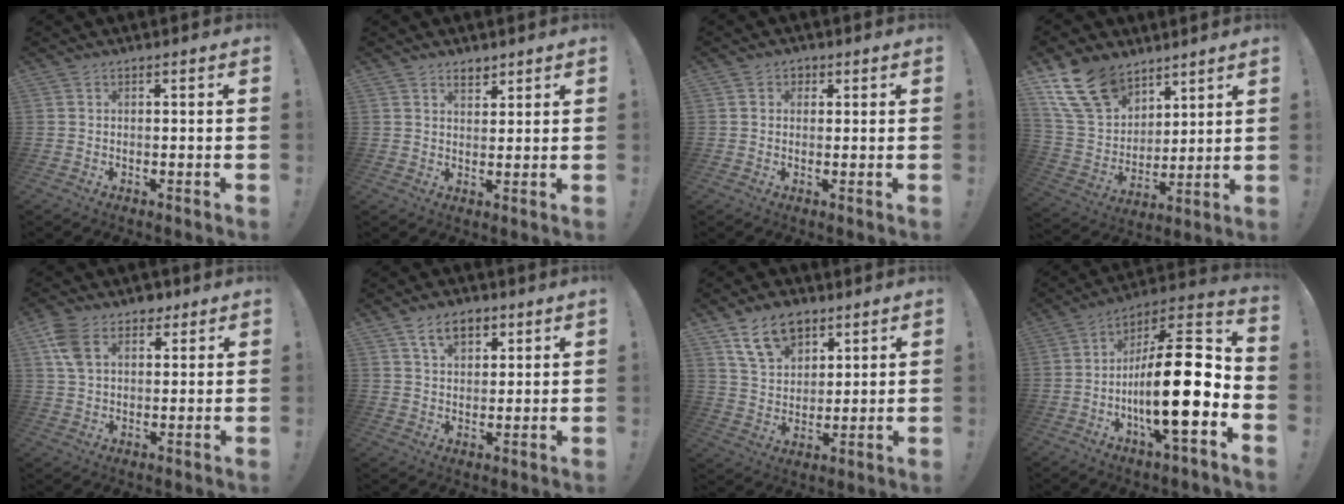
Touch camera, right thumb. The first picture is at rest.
{"total": 3.8, "force": [2.9, 2.0, 1.4], "torque": [-0.008, -0.016, 0.049]}
{"total": 2.4, "force": [0.5, 2.2, 0.7], "torque": [-0.008, 0.003, 0.009]}
{"total": 17.2, "force": [11.4, 10.8, 7.1], "torque": [-0.143, -0.065, 0.225]}
{"total": 10.4, "force": [5.4, 6.9, 5.7], "torque": [-0.101, -0.005, 0.107]}
{"total": 7.7, "force": [4.6, 4.3, 4.4], "torque": [-0.077, -0.006, 0.084]}
{"total": 13.0, "force": [7.8, 8.5, 6.0], "torque": [-0.093, -0.034, 0.148]}
{"total": 23.1, "force": [-4.5, 7.1, 21.5], "torque": [-0.365, 0.019, -0.075]}